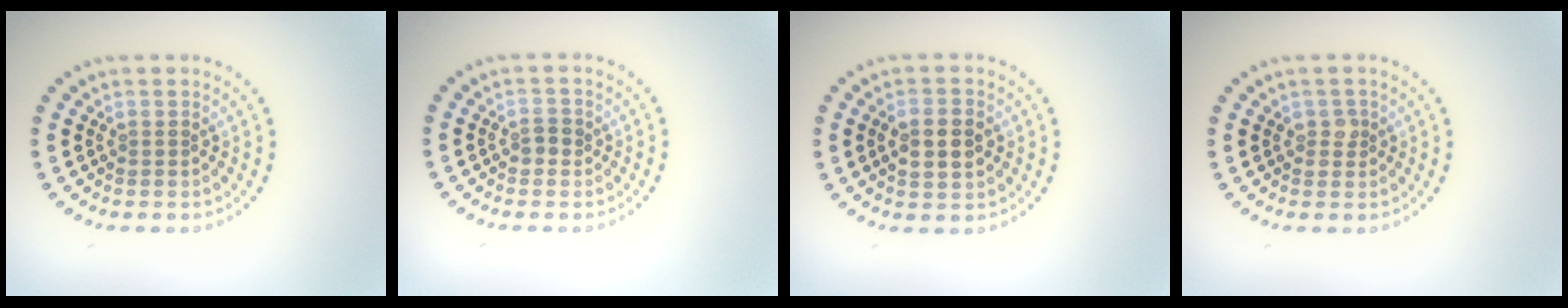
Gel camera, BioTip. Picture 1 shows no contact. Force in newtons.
{"total": 1.2, "press": 1.2, "slide": 0.3}
{"total": 3.0, "press": 3.0, "slide": 0.1}
{"total": 1.2, "press": 1.1, "slide": 0.4}